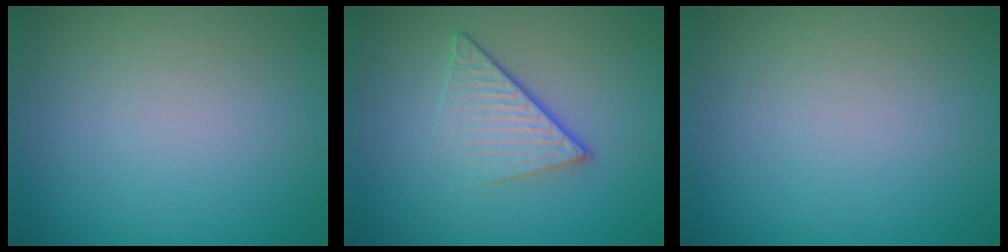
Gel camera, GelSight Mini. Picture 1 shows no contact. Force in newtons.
{"total": 4.4, "press": 2.8, "slide": 3.4}
{"total": 0.0}